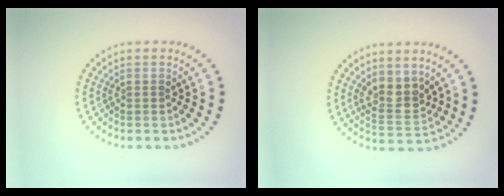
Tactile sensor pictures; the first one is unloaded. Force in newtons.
{"total": 3.2, "press": 3.0, "slide": 1.3}